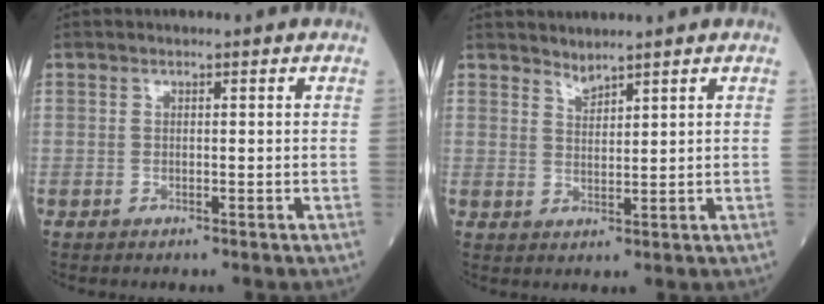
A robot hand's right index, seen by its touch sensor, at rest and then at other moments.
{"total": 1.9, "force": [1.8, -0.2, 0.2], "torque": [-0.002, -0.004, 0.038]}